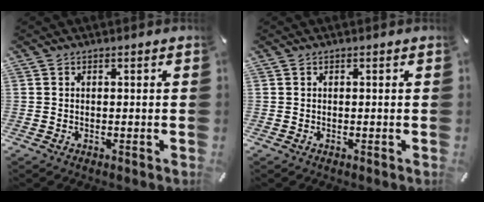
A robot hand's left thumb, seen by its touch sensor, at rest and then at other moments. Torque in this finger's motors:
{"motor_torque": [-0.01, 0.02, 0.02, -0.04, 0.00]}